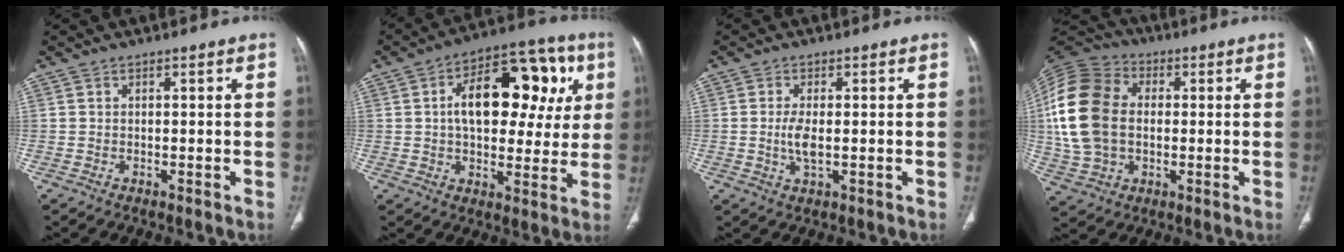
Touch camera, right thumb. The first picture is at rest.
{"total": 20.6, "force": [4.5, 11.5, 16.5], "torque": [-0.191, 0.022, 0.060]}
{"total": 3.7, "force": [-0.2, 1.4, 3.4], "torque": [-0.074, -0.008, -0.004]}
{"total": 18.7, "force": [0.7, 13.5, 12.9], "torque": [-0.260, 0.020, 0.012]}